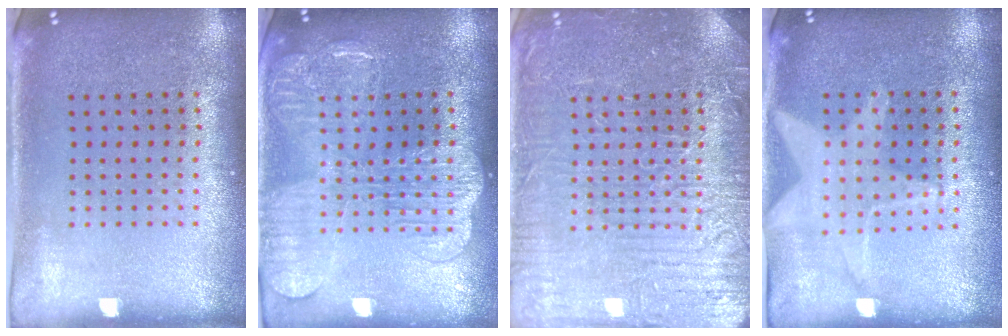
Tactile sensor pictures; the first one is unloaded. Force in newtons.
{"total": 2.6, "press": 2.6, "slide": 0.3}
{"total": 6.8, "press": 6.8, "slide": 0.9}
{"total": 1.0, "press": 1.0, "slide": 0.1}